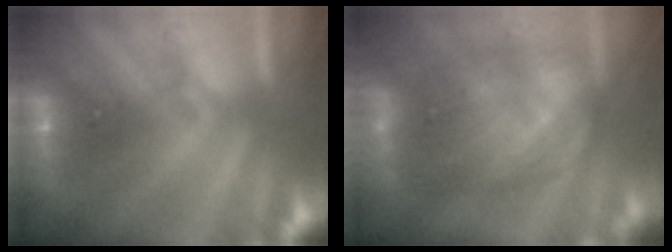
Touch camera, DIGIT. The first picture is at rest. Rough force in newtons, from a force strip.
{"total": 6.7}